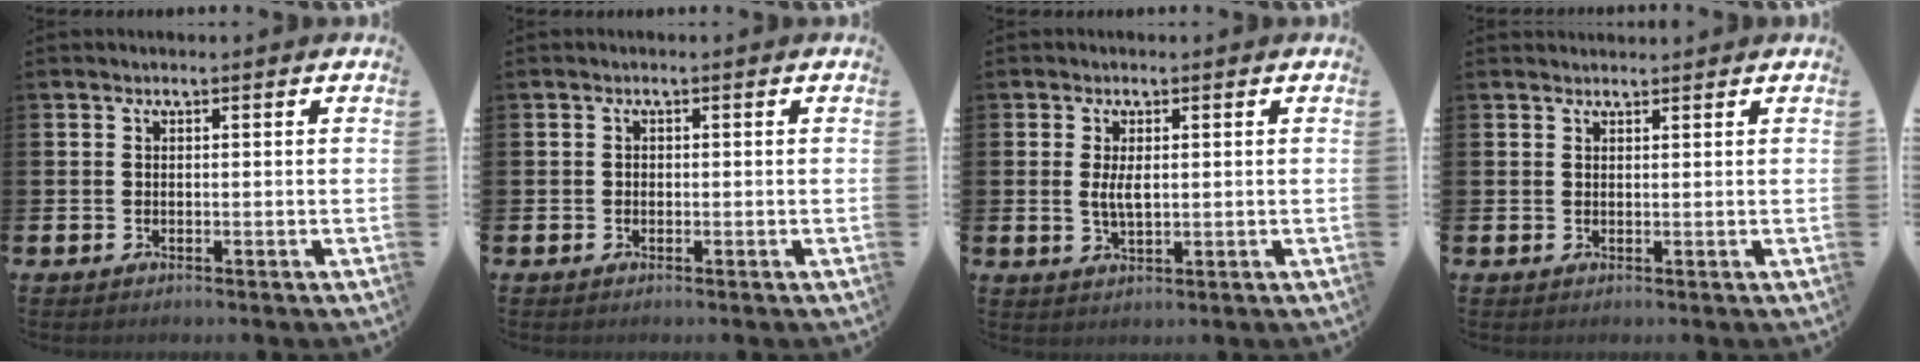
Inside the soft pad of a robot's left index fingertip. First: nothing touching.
{"total": 0.6, "force": [-0.2, 0.5, 0.2], "torque": [-0.013, 0.007, -0.003]}
{"total": 2.8, "force": [0.5, 1.1, 2.6], "torque": [-0.052, 0.004, 0.008]}
{"total": 1.2, "force": [1.1, 0.1, 0.0], "torque": [0.007, -0.003, 0.020]}